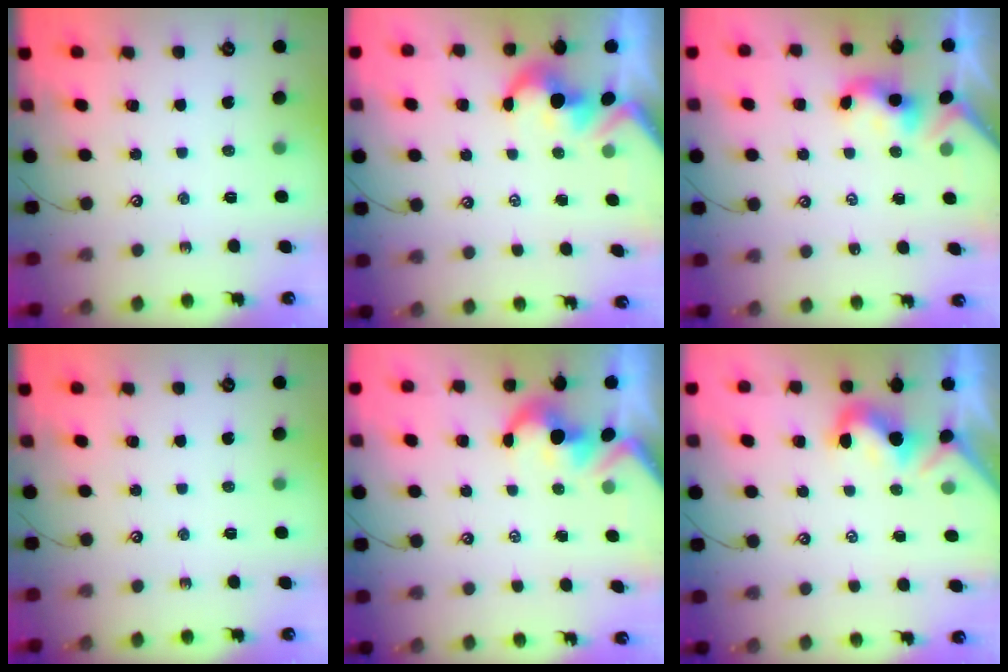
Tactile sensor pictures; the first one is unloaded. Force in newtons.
{"total": 1.7, "press": 1.4, "slide": 0.9}
{"total": 2.1, "press": 2.1, "slide": 0.3}
{"total": 0.0}
{"total": 1.7, "press": 1.4, "slide": 0.9}
{"total": 0.6, "press": 0.1, "slide": 0.6}